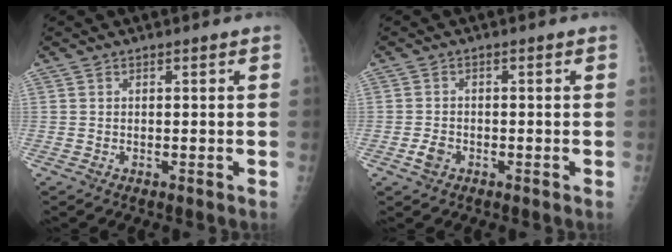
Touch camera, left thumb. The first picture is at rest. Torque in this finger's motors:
{"motor_torque": [-0.25, 0.18, 0.13, -0.02, -0.01]}